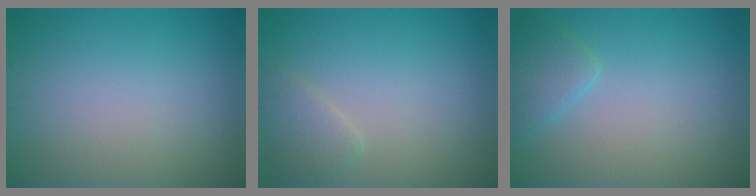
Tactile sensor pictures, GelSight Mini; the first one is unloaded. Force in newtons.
{"total": 1.8, "press": 1.8, "slide": 0.1}
{"total": 2.1, "press": 2.1, "slide": 0.1}